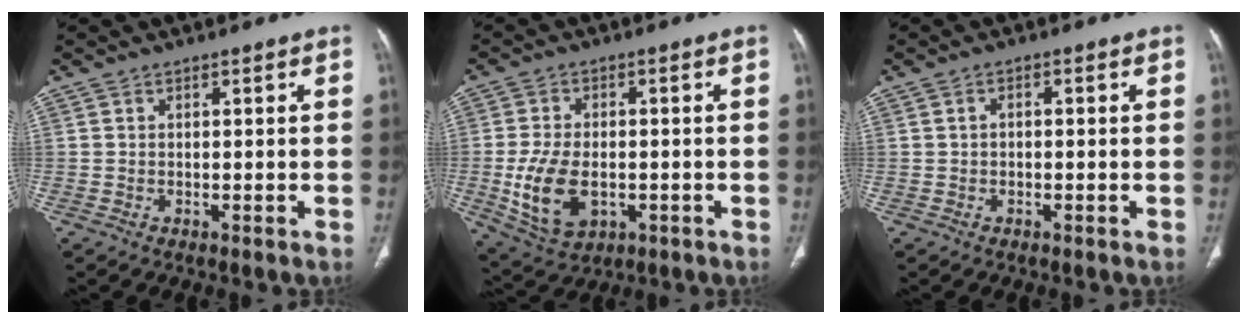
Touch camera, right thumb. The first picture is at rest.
{"total": 11.5, "force": [-2.2, 7.2, 8.7], "torque": [-0.163, -0.001, -0.025]}
{"total": 0.9, "force": [-0.1, 0.6, 0.7], "torque": [-0.009, 0.005, -0.004]}